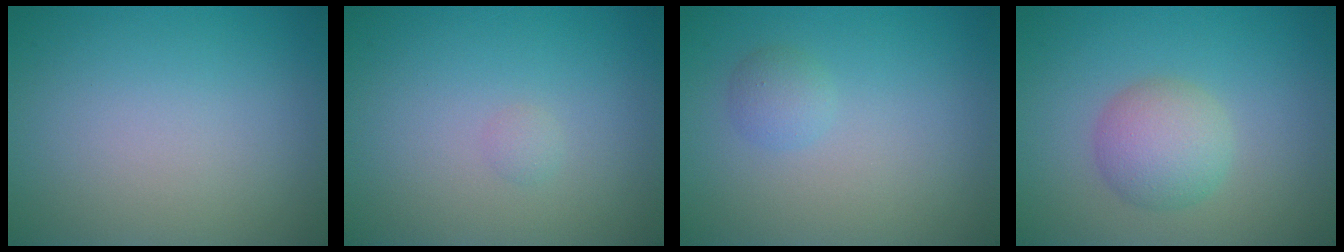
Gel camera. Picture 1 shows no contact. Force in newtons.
{"total": 0.6, "press": 0.6, "slide": 0.0}
{"total": 1.4, "press": 1.4, "slide": 0.1}
{"total": 3.5, "press": 3.5, "slide": 0.1}